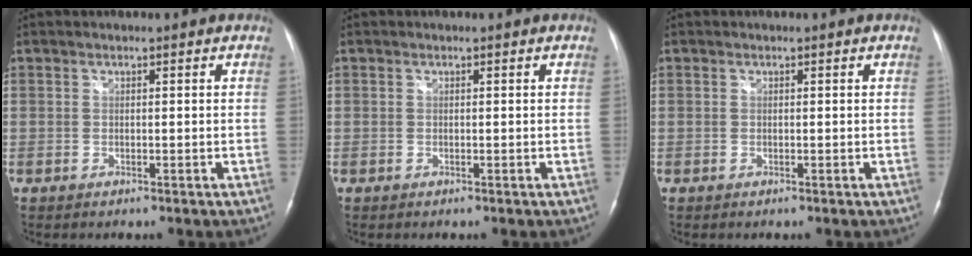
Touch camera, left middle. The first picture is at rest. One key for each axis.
{"total": 0.0}
{"total": 0.0}